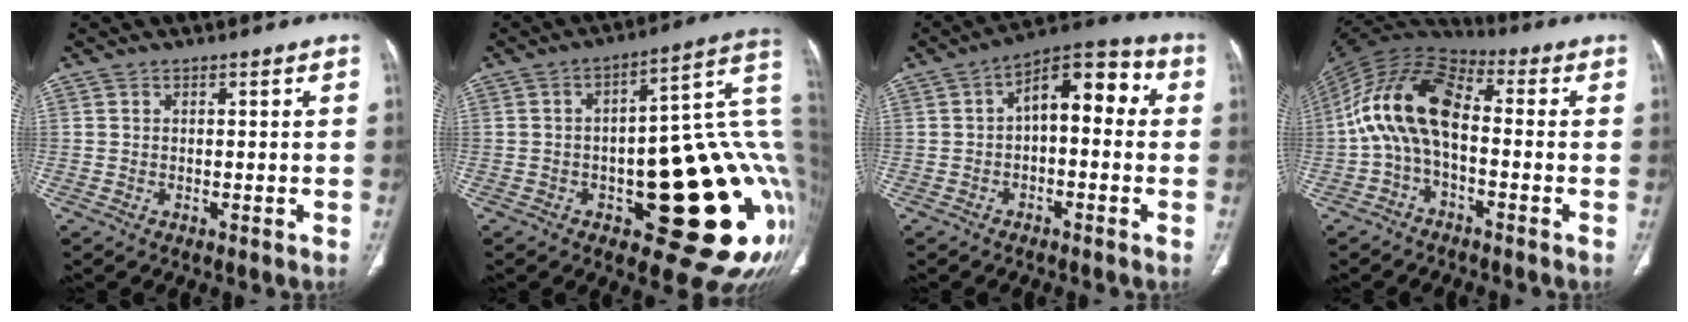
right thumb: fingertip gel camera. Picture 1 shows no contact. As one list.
[{"total": 26.4, "force": [-3.9, 9.4, 24.4], "torque": [-0.243, 0.016, -0.038]}, {"total": 10.8, "force": [0.9, 5.6, 9.2], "torque": [-0.102, 0.042, 0.000]}, {"total": 14.0, "force": [-1.3, 7.5, 11.7], "torque": [-0.216, 0.045, -0.038]}]